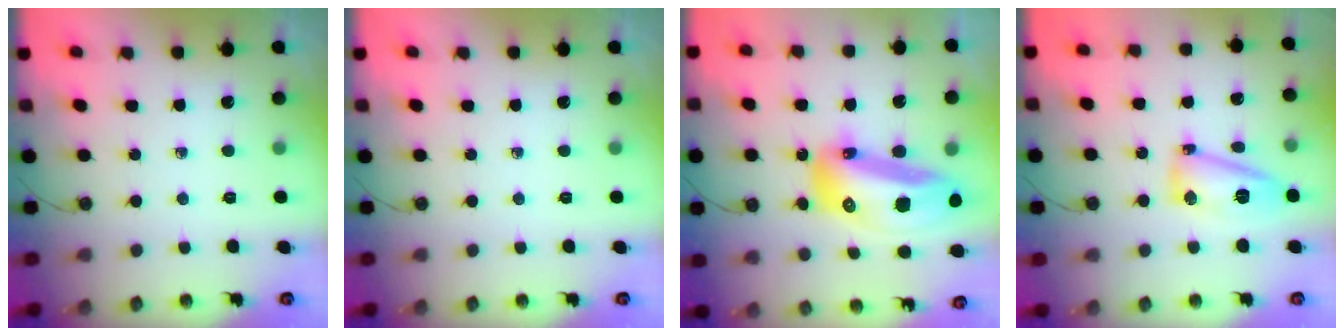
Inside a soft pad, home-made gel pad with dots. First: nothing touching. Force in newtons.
{"total": 0.0}
{"total": 22.8, "press": 22.6, "slide": 2.9}
{"total": 11.4, "press": 11.1, "slide": 2.3}